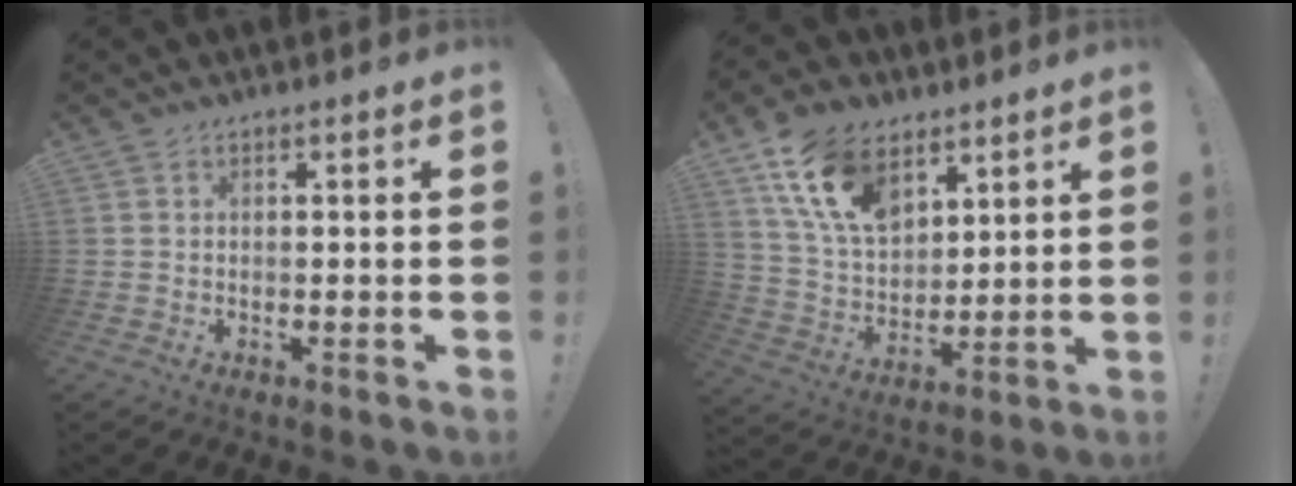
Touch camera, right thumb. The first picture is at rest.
{"total": 16.4, "force": [9.6, 9.8, 9.0], "torque": [-0.169, -0.037, 0.184]}